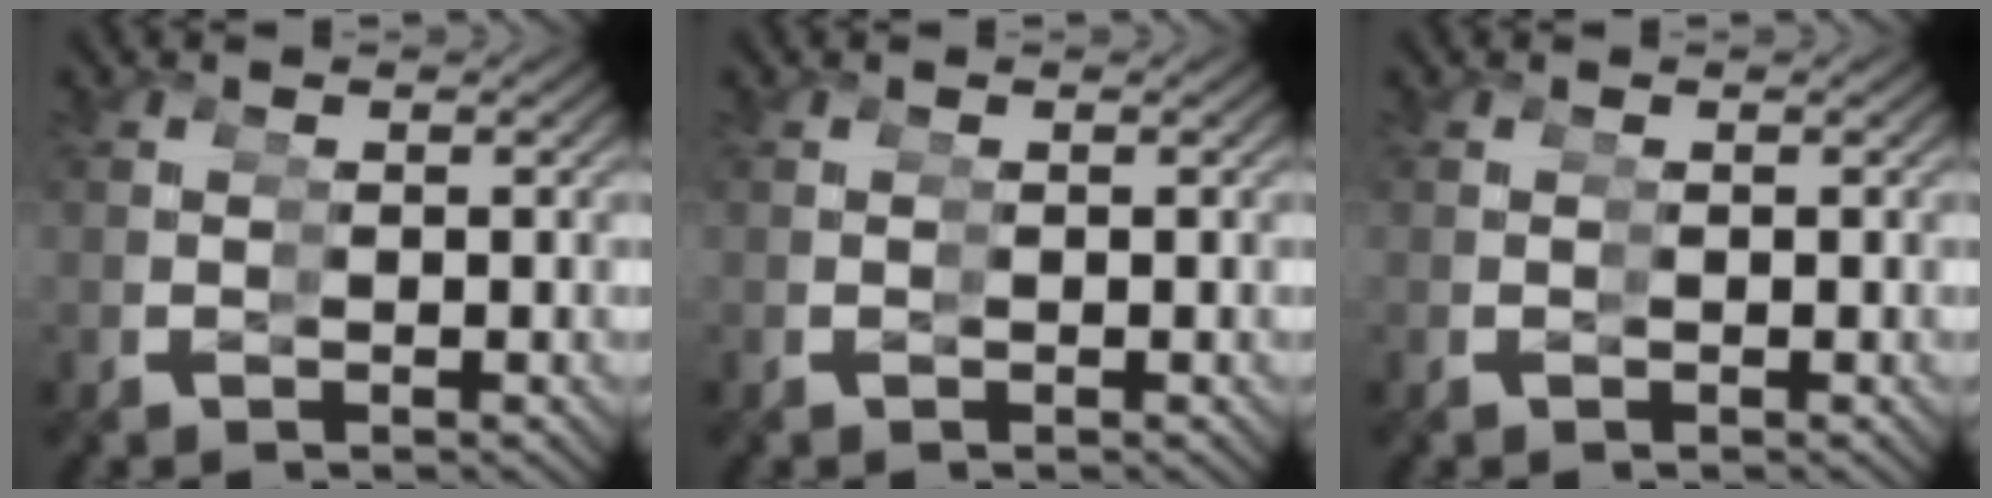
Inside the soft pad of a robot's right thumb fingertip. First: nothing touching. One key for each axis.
{"total": 0.0}
{"total": 0.0}